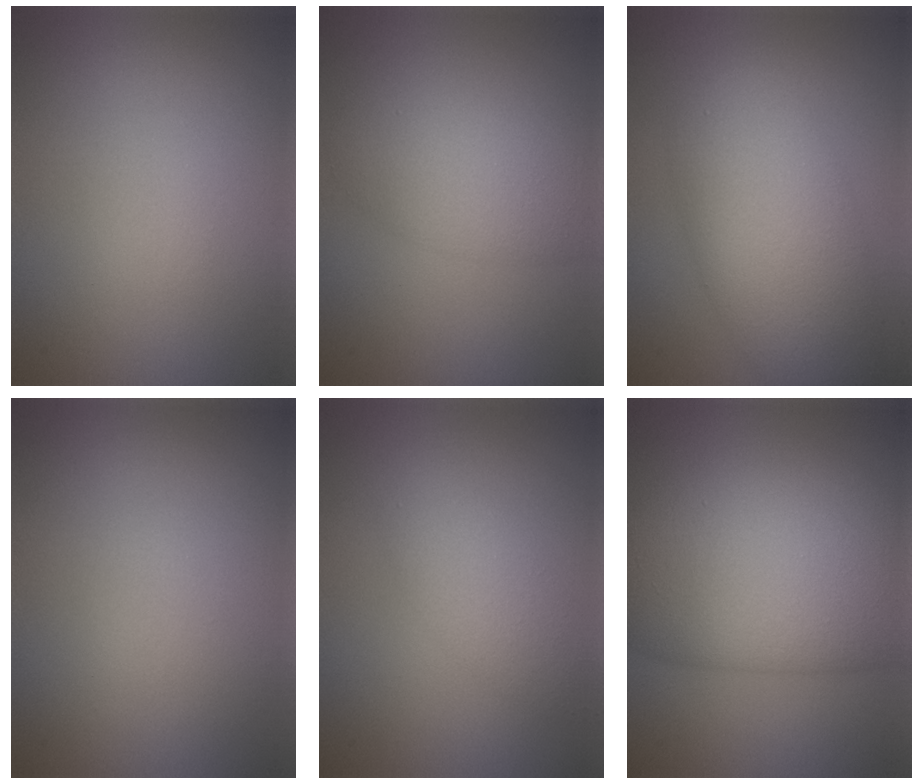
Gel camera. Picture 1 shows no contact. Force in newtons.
{"total": 4.2, "press": 4.2, "slide": 0.1}
{"total": 8.0, "press": 8.0, "slide": 0.3}
{"total": 0.0}
{"total": 2.9, "press": 2.9, "slide": 0.1}
{"total": 12.3, "press": 12.3, "slide": 0.6}